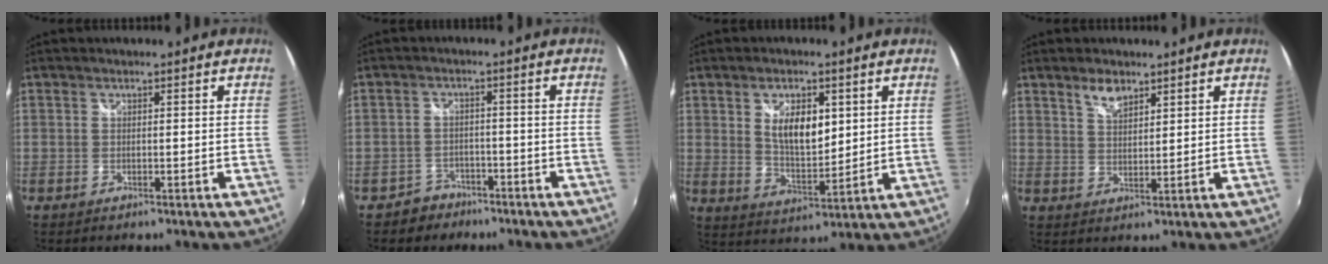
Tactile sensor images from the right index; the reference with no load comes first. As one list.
[{"total": 4.5, "force": [-3.2, 3.2, -0.2], "torque": [-0.008, 0.017, -0.052]}, {"total": 8.7, "force": [2.7, 4.2, 7.1], "torque": [-0.122, -0.002, 0.054]}, {"total": 4.2, "force": [3.0, 1.8, 2.3], "torque": [-0.036, 0.004, 0.055]}]